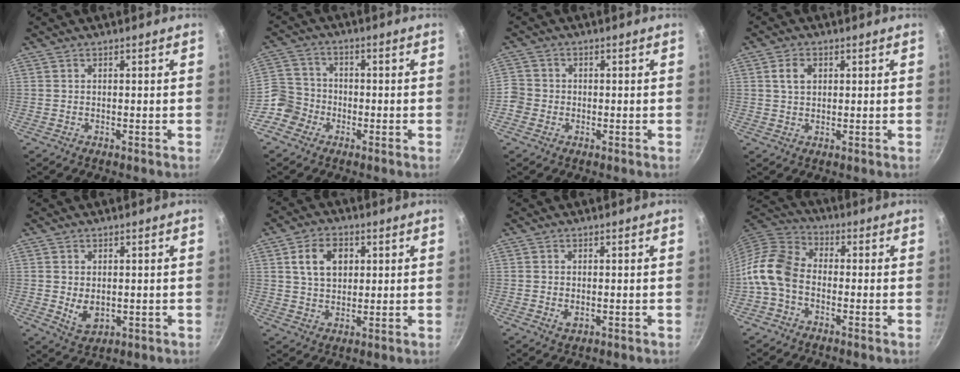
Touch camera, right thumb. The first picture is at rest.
{"total": 6.7, "force": [-3.2, 5.7, 1.4], "torque": [0.004, 0.034, -0.074]}
{"total": 4.1, "force": [-1.3, 3.7, 1.1], "torque": [-0.006, 0.016, -0.031]}
{"total": 3.7, "force": [1.1, 2.7, 2.3], "torque": [-0.031, 0.004, 0.019]}
{"total": 4.9, "force": [0.1, 3.4, 3.5], "torque": [-0.056, -0.012, 0.011]}
{"total": 8.2, "force": [2.3, 5.9, 5.2], "torque": [-0.070, 0.003, 0.040]}
{"total": 1.8, "force": [-0.2, 1.2, 1.3], "torque": [-0.024, -0.003, -0.003]}
{"total": 10.0, "force": [-2.7, 6.9, 6.7], "torque": [-0.121, 0.038, -0.076]}